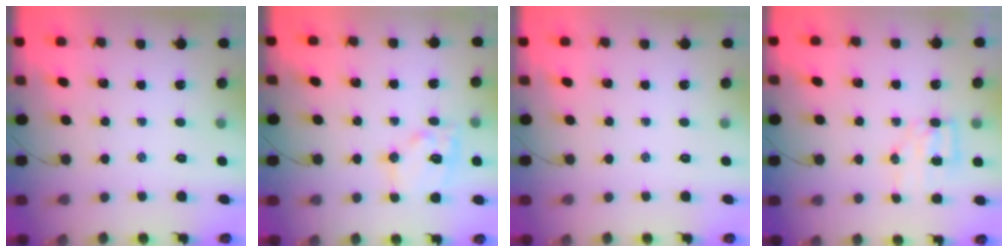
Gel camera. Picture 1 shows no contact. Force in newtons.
{"total": 12.2, "press": 12.2, "slide": 1.2}
{"total": 0.0}
{"total": 5.3, "press": 5.2, "slide": 0.6}